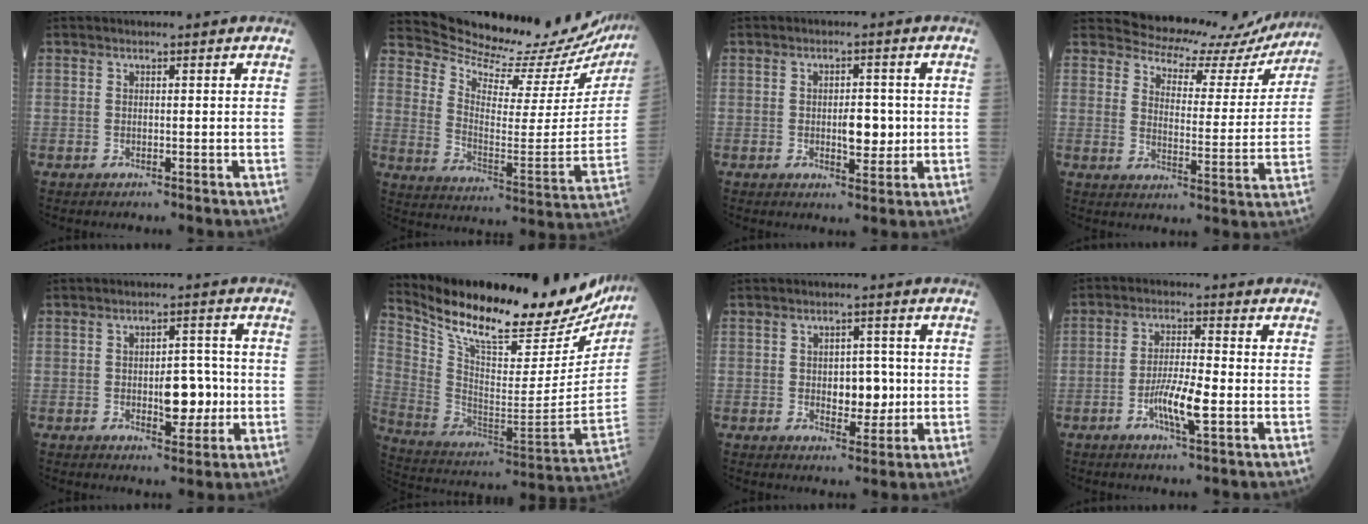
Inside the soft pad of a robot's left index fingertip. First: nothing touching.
{"total": 22.8, "force": [21.9, 3.5, 5.3], "torque": [-0.096, -0.092, 0.285]}
{"total": 4.4, "force": [-0.3, 1.9, 4.0], "torque": [-0.057, 0.000, 0.000]}
{"total": 15.4, "force": [14.5, 5.0, 1.6], "torque": [-0.001, -0.030, 0.157]}
{"total": 6.0, "force": [-0.9, 2.7, 5.3], "torque": [-0.073, 0.003, -0.009]}
{"total": 30.6, "force": [26.1, 7.0, 14.5], "torque": [-0.258, -0.056, 0.372]}
{"total": 5.0, "force": [-0.1, 2.8, 4.2], "torque": [-0.055, 0.003, 0.003]}
{"total": 6.1, "force": [-2.1, 0.5, 5.8], "torque": [-0.115, -0.007, -0.039]}